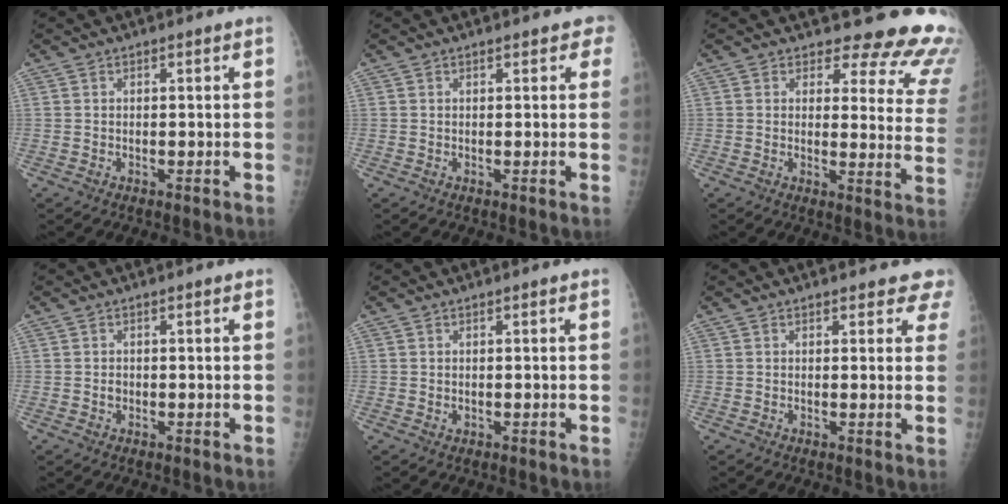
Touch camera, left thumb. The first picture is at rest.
{"total": 2.1, "force": [1.3, 1.2, 1.1], "torque": [0.012, 0.001, 0.010]}
{"total": 17.7, "force": [16.2, 5.8, 4.2], "torque": [-0.003, -0.140, 0.155]}
{"total": 0.7, "force": [-0.1, 0.6, 0.3], "torque": [-0.002, 0.002, -0.001]}
{"total": 0.6, "force": [0.2, 0.4, 0.4], "torque": [-0.001, -0.001, 0.004]}
{"total": 4.3, "force": [3.7, 1.8, 0.9], "torque": [0.030, -0.014, 0.025]}